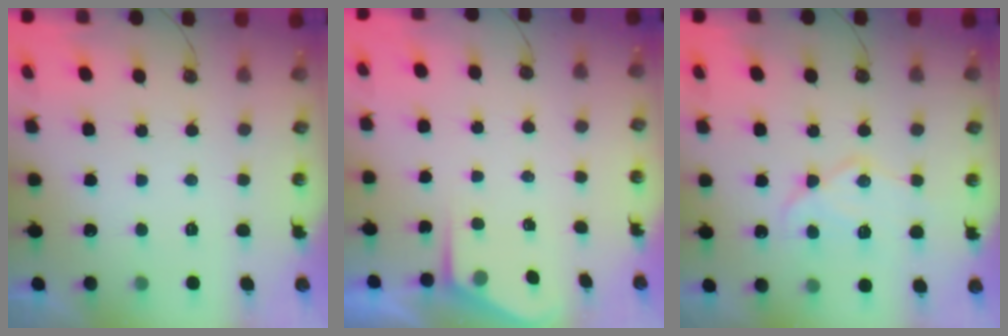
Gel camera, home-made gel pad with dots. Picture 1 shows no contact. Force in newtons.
{"total": 2.7, "press": 2.7, "slide": 0.4}
{"total": 13.9, "press": 13.8, "slide": 1.0}